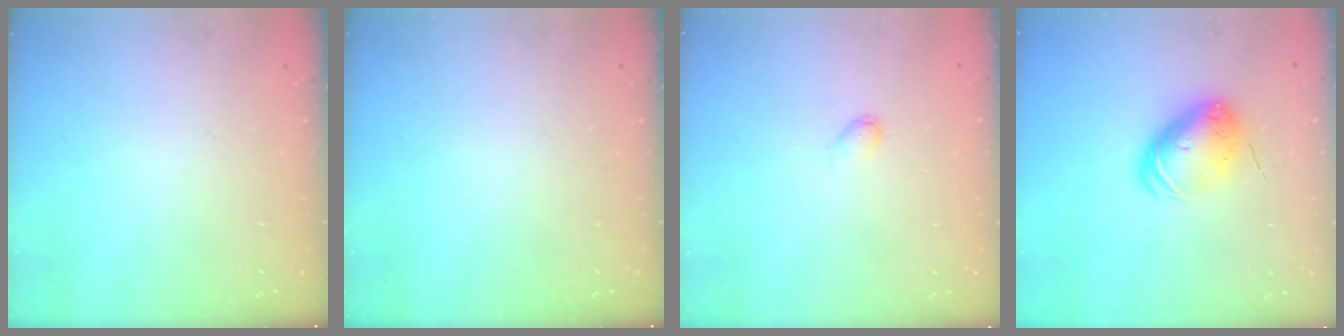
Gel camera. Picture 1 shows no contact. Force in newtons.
{"total": 0.0}
{"total": 2.9, "press": 2.9, "slide": 0.4}
{"total": 8.6, "press": 8.5, "slide": 1.4}